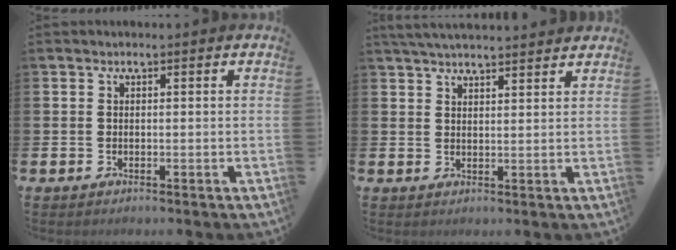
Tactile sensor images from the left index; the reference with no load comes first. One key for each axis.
{"total": 3.8, "fx": 3.7, "fy": 0.2, "fz": 0.8, "tx": -0.025, "ty": -0.010, "tz": 0.069}